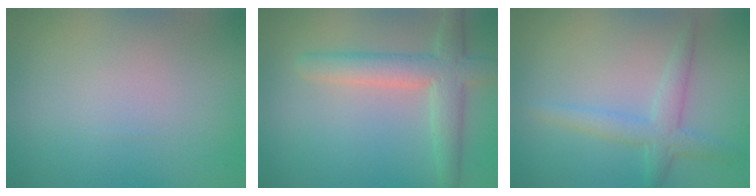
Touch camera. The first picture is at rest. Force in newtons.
{"total": 4.5, "press": 4.5, "slide": 0.2}
{"total": 2.9, "press": 2.9, "slide": 0.1}